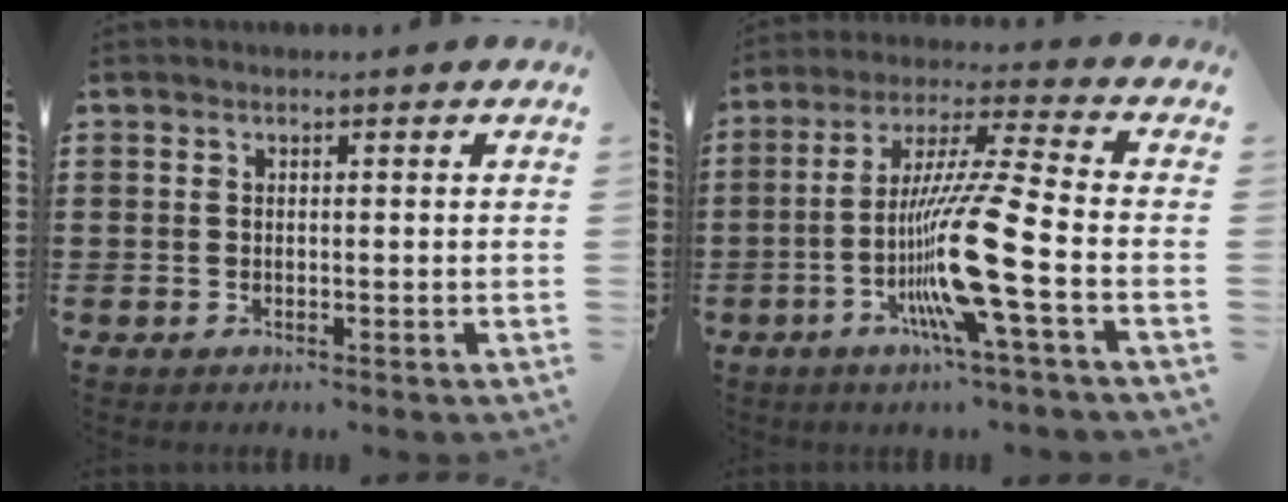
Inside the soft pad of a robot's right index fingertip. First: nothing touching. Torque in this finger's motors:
{"motor_torque": [2.09, 0.05, 1.05, 0.21]}